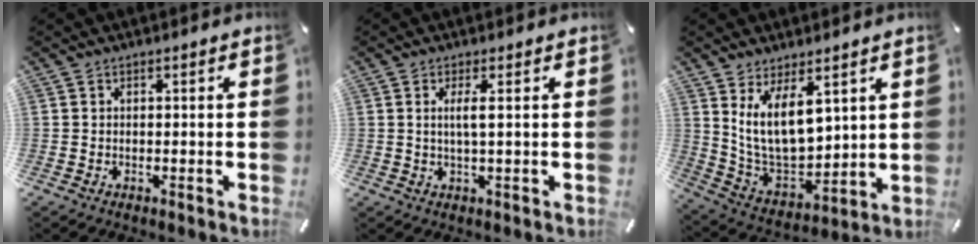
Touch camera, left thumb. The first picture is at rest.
{"total": 3.9, "force": [0.8, 0.4, 3.8], "torque": [-0.076, -0.002, 0.010]}
{"total": 13.8, "force": [6.8, 7.7, 9.2], "torque": [-0.192, -0.055, 0.127]}